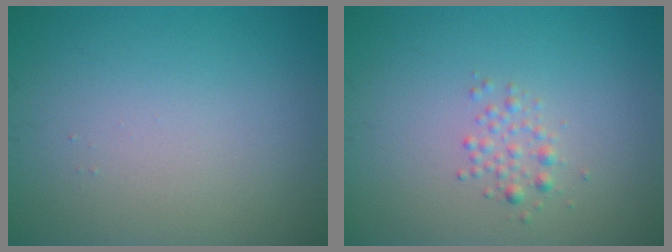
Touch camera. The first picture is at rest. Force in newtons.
{"total": 1.4, "press": 1.4, "slide": 0.1}